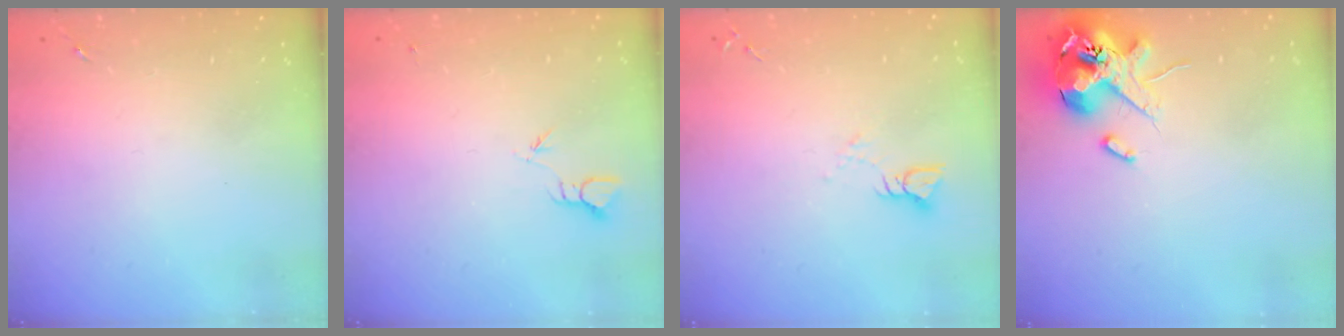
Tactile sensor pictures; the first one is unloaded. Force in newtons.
{"total": 2.3, "press": 2.3, "slide": 0.1}
{"total": 3.5, "press": 3.5, "slide": 0.2}
{"total": 14.7, "press": 14.5, "slide": 2.1}